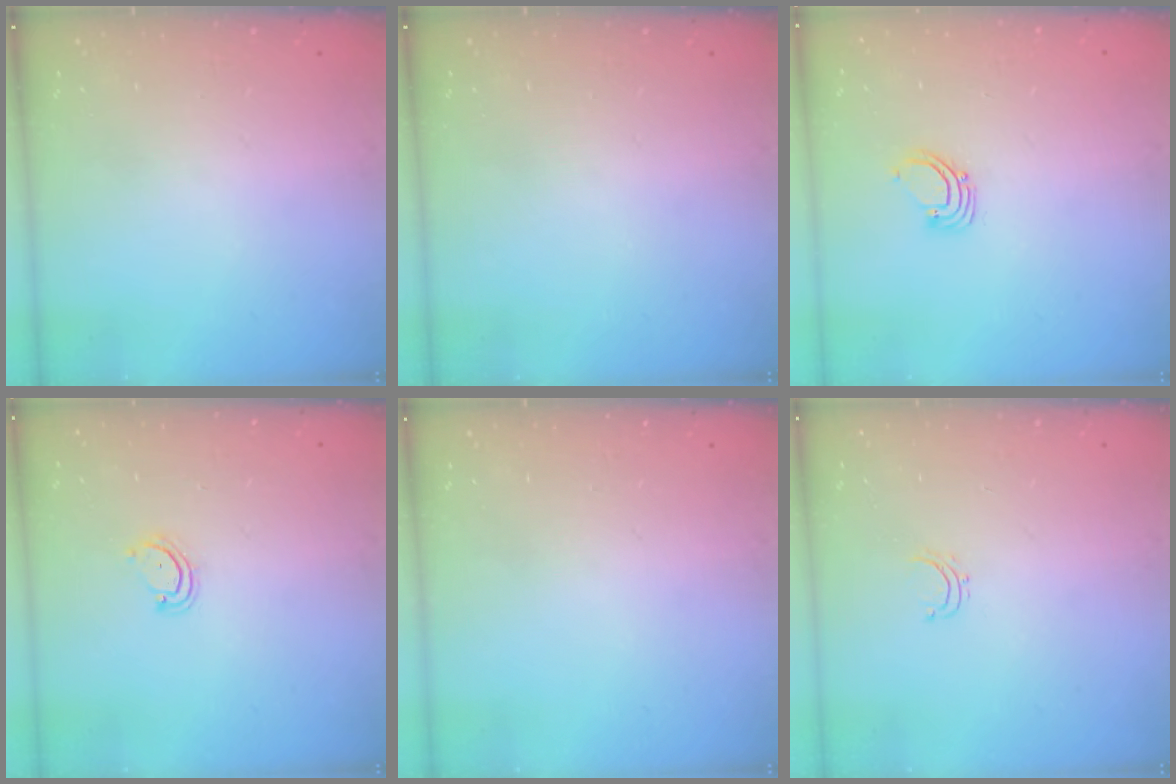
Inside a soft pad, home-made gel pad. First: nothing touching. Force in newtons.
{"total": 0.0}
{"total": 3.2, "press": 3.2, "slide": 0.2}
{"total": 3.6, "press": 3.6, "slide": 0.3}
{"total": 0.0}
{"total": 3.7, "press": 3.7, "slide": 0.3}